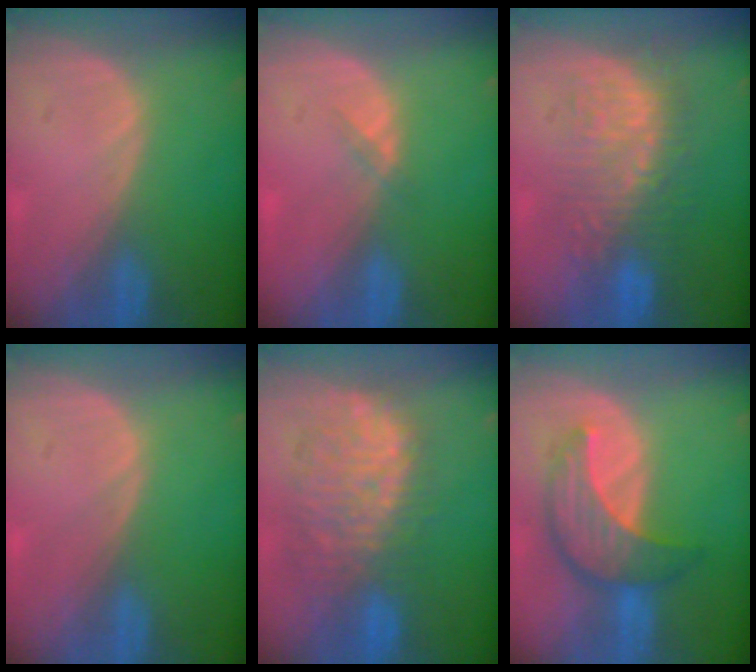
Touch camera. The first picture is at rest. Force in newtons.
{"total": 1.3, "press": 0.9, "slide": 0.9}
{"total": 8.9, "press": 8.7, "slide": 1.4}
{"total": 0.0}
{"total": 10.2, "press": 9.7, "slide": 3.2}
{"total": 7.9, "press": 7.6, "slide": 2.2}